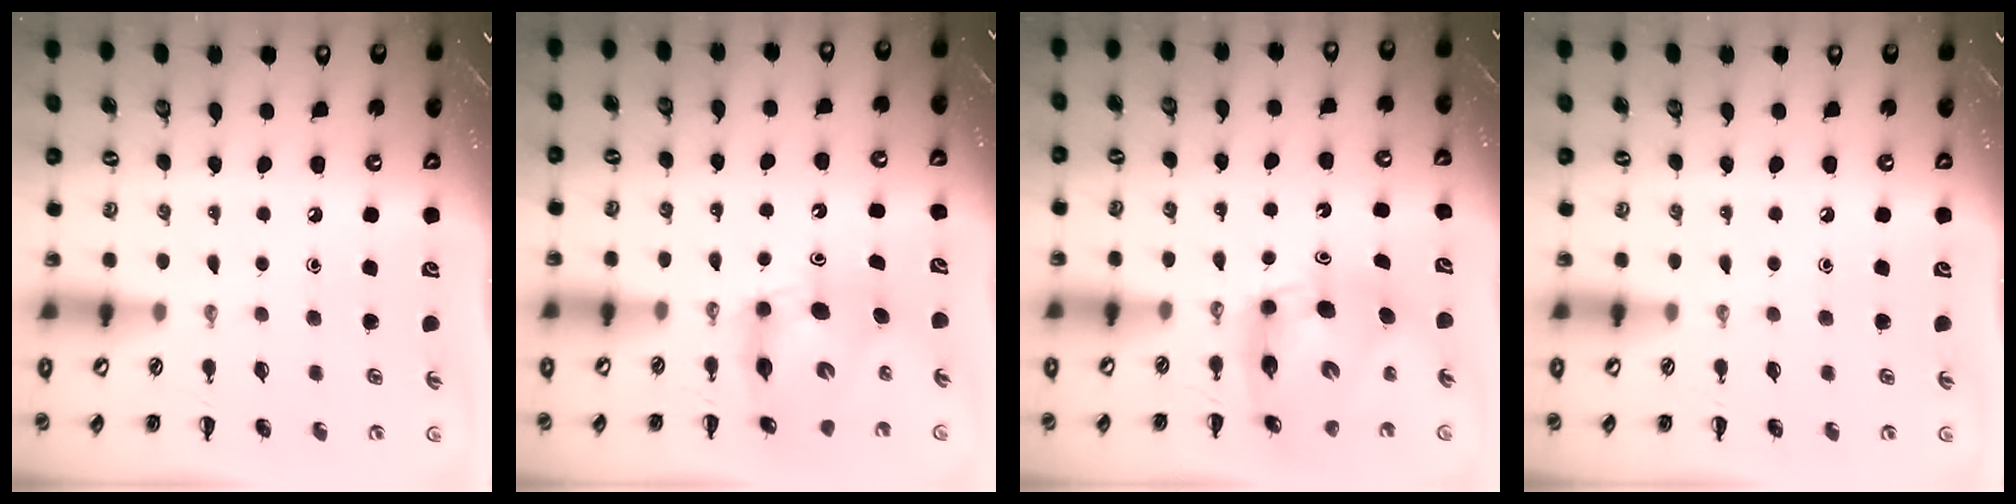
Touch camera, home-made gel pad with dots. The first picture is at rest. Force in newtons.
{"total": 6.8, "press": 6.7, "slide": 1.3}
{"total": 9.0, "press": 8.6, "slide": 2.5}
{"total": 0.0}